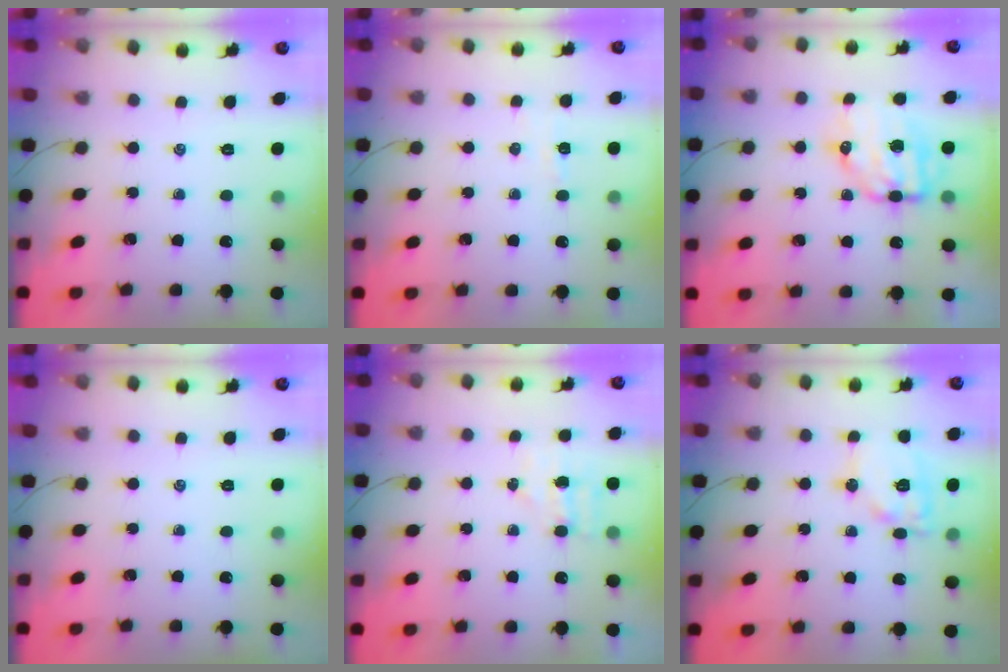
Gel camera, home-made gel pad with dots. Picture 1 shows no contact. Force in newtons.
{"total": 2.8, "press": 2.7, "slide": 0.7}
{"total": 9.4, "press": 9.1, "slide": 2.2}
{"total": 0.0}
{"total": 4.2, "press": 4.1, "slide": 1.1}
{"total": 11.3, "press": 11.2, "slide": 0.9}